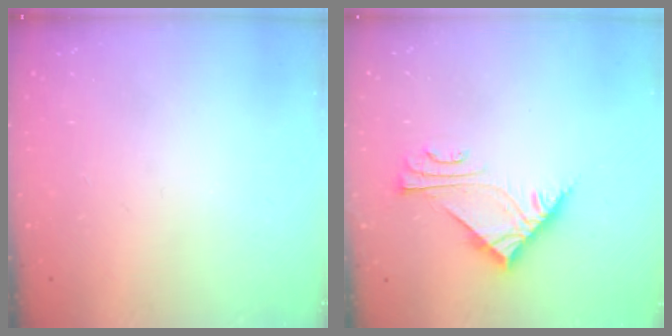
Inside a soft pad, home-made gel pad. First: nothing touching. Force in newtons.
{"total": 7.0, "press": 7.0, "slide": 0.2}